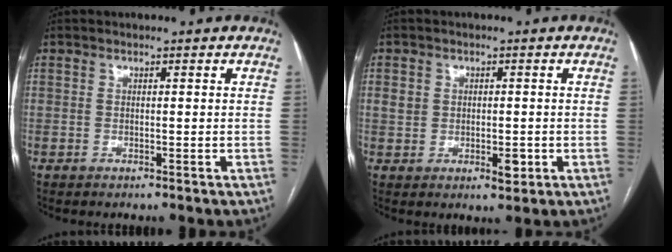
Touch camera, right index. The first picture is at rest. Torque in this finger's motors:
{"motor_torque": [0.01, -0.04, 0.02, 0.04]}